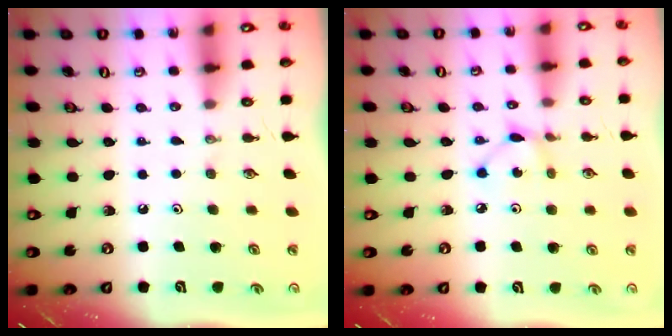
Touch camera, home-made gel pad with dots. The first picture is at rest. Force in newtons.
{"total": 2.8, "press": 2.8, "slide": 0.2}